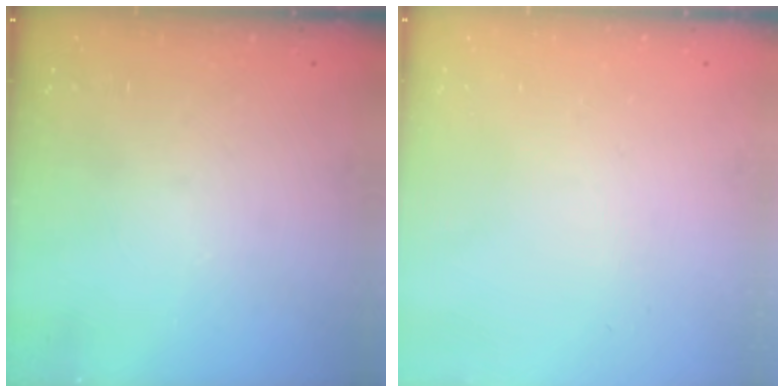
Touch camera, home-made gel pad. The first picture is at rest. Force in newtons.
{"total": 0.0}